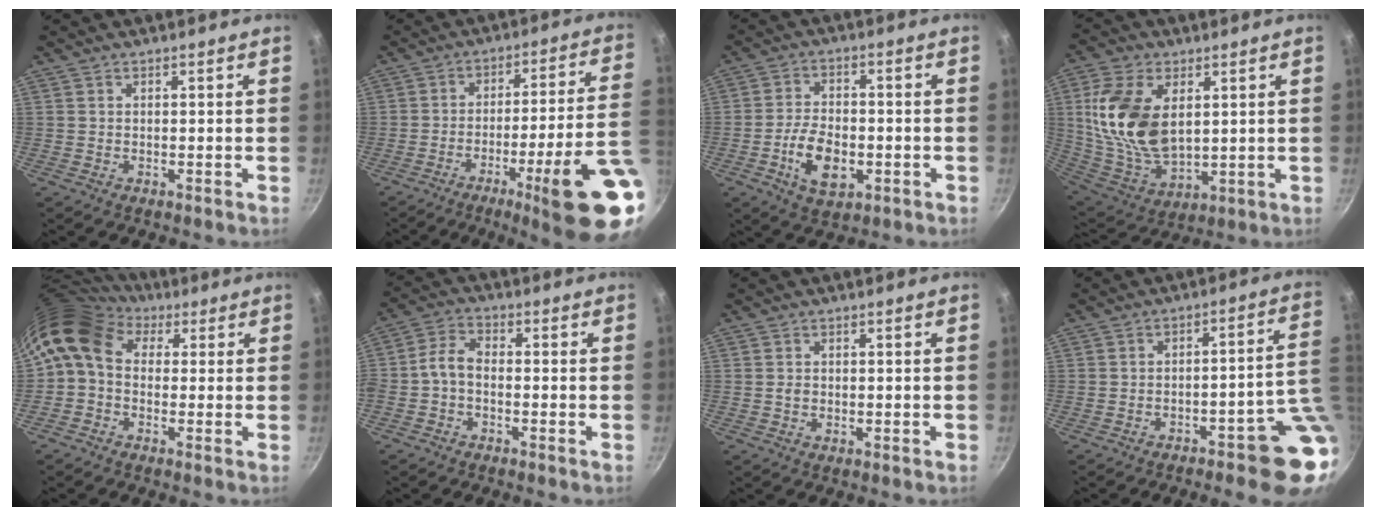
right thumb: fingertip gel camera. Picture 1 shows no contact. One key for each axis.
{"total": 20.4, "fx": -7.4, "fy": 1.9, "fz": 18.9, "tx": -0.242, "ty": 0.025, "tz": -0.102}
{"total": 9.7, "fx": -3.0, "fy": 5.6, "fz": 7.4, "tx": -0.122, "ty": 0.015, "tz": -0.050}
{"total": 17.8, "fx": 4.0, "fy": 10.6, "fz": 13.7, "tx": -0.252, "ty": -0.022, "tz": 0.091}
{"total": 9.8, "fx": 2.4, "fy": 7.3, "fz": 6.0, "tx": -0.100, "ty": 0.018, "tz": 0.022}
{"total": 4.6, "fx": -1.8, "fy": 2.6, "fz": 3.3, "tx": -0.071, "ty": 0.031, "tz": -0.046}
{"total": 1.2, "fx": -0.2, "fy": 0.9, "fz": 0.8, "tx": -0.016, "ty": 0.003, "tz": -0.005}
{"total": 13.1, "fx": -4.3, "fy": 3.7, "fz": 11.9, "tx": -0.111, "ty": 0.037, "tz": -0.053}